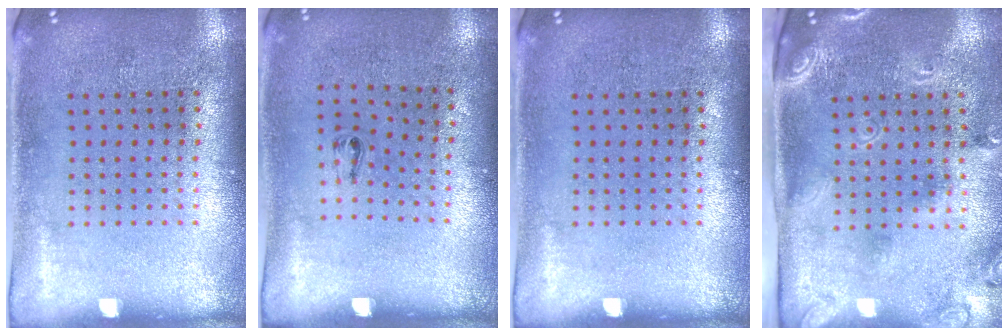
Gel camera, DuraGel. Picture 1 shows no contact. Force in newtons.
{"total": 0.5, "press": 0.2, "slide": 0.5}
{"total": 0.0}
{"total": 2.5, "press": 1.7, "slide": 1.9}